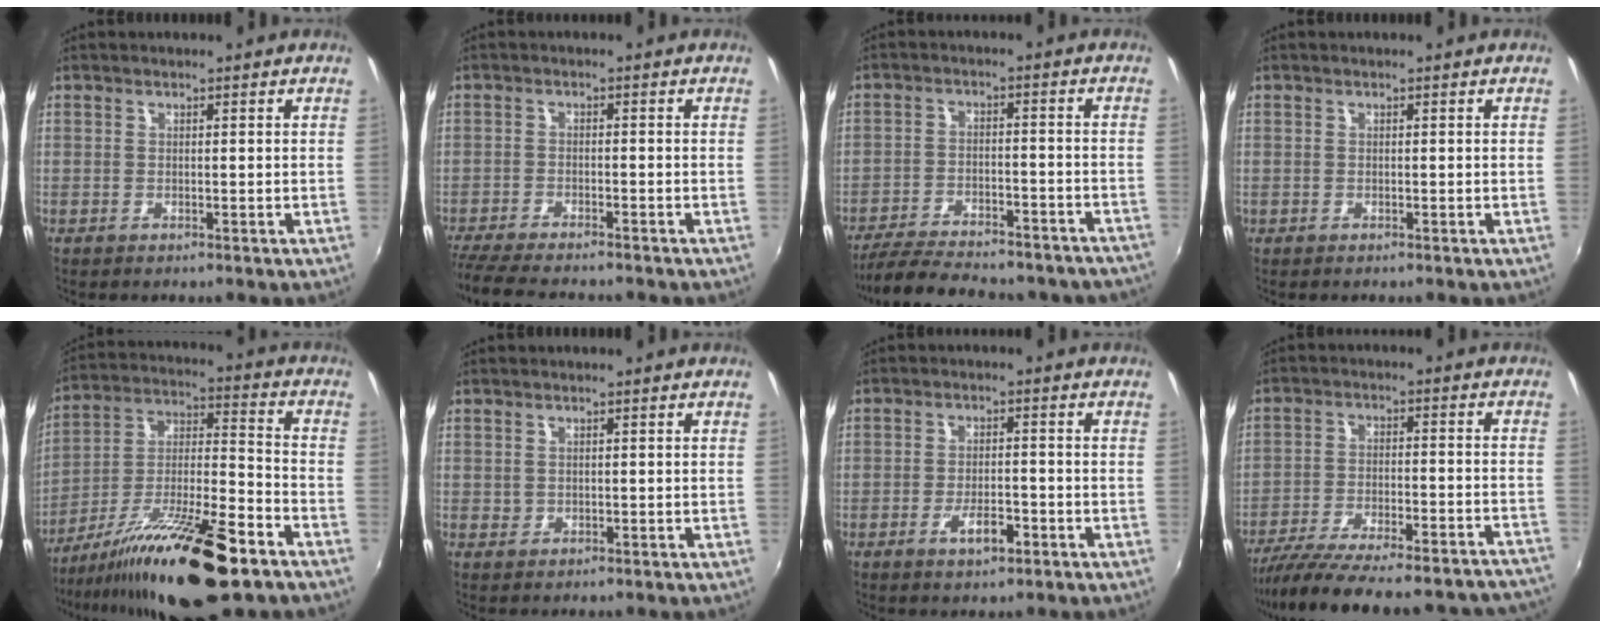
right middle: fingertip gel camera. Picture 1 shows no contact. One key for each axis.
{"total": 12.0, "fx": -10.4, "fy": 2.1, "fz": 5.5, "tx": -0.127, "ty": -0.032, "tz": -0.173}
{"total": 22.9, "fx": -19.6, "fy": 7.1, "fz": 9.5, "tx": -0.192, "ty": -0.010, "tz": -0.255}
{"total": 0.0}
{"total": 21.7, "fx": -14.1, "fy": 4.4, "fz": 16.0, "tx": -0.275, "ty": -0.027, "tz": -0.239}
{"total": 0.6, "fx": 0.2, "fy": 0.6, "fz": 0.1, "tx": 0.000, "ty": 0.001, "tz": 0.004}
{"total": 4.5, "fx": -2.3, "fy": 1.7, "fz": 3.4, "tx": -0.069, "ty": -0.004, "tz": -0.038}
{"total": 28.6, "fx": -25.6, "fy": 5.0, "fz": 11.5, "tx": -0.193, "ty": -0.031, "tz": -0.344}